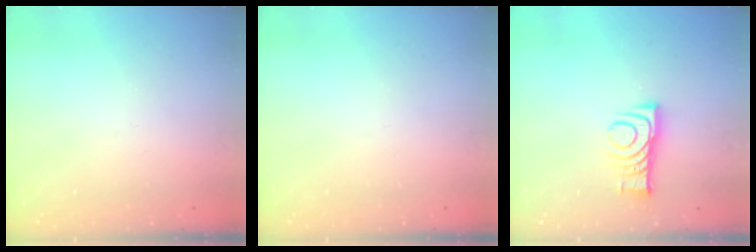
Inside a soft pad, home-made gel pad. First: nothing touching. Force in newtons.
{"total": 0.0}
{"total": 8.8, "press": 8.8, "slide": 0.1}